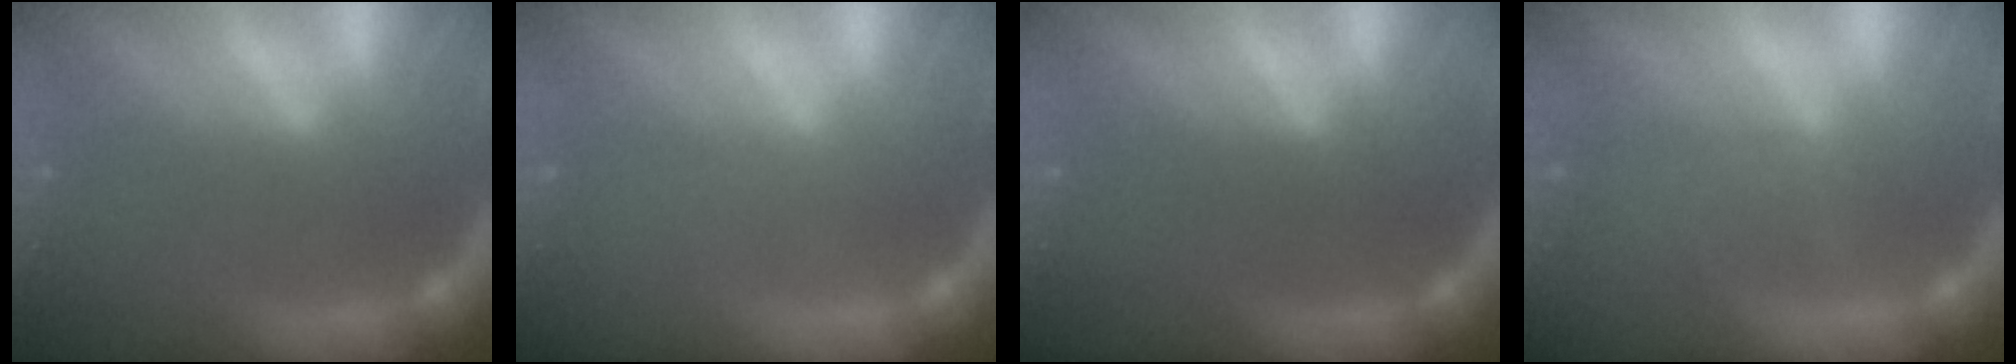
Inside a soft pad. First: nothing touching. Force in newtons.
{"total": 1.0}
{"total": 0.0}
{"total": 3.0}